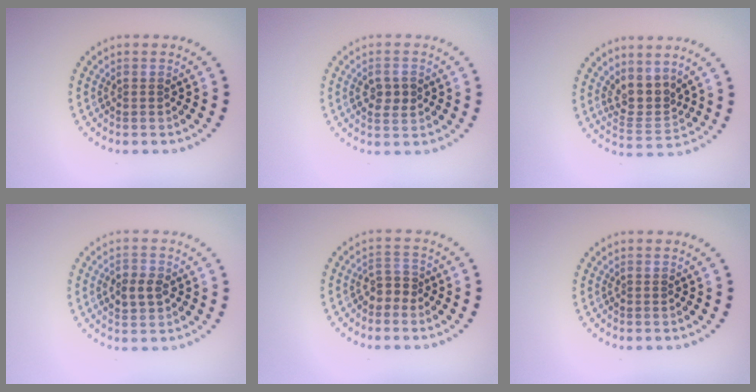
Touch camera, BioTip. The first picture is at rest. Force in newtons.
{"total": 2.3, "press": 2.3, "slide": 0.2}
{"total": 3.2, "press": 2.4, "slide": 2.0}
{"total": 2.5, "press": 2.5, "slide": 0.2}
{"total": 1.8, "press": 1.6, "slide": 0.9}
{"total": 0.0}